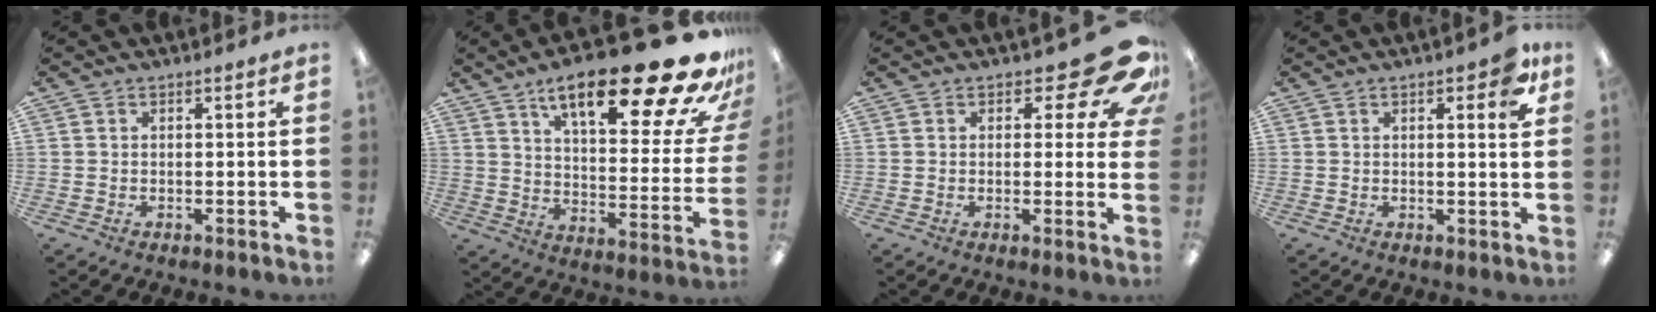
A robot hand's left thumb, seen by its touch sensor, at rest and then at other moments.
{"total": 28.0, "force": [17.0, 8.2, 20.6], "torque": [-0.294, -0.112, 0.269]}
{"total": 11.9, "force": [6.9, 4.9, 8.4], "torque": [-0.096, -0.048, 0.119]}
{"total": 5.3, "force": [2.6, 1.5, 4.3], "torque": [-0.057, -0.007, 0.038]}